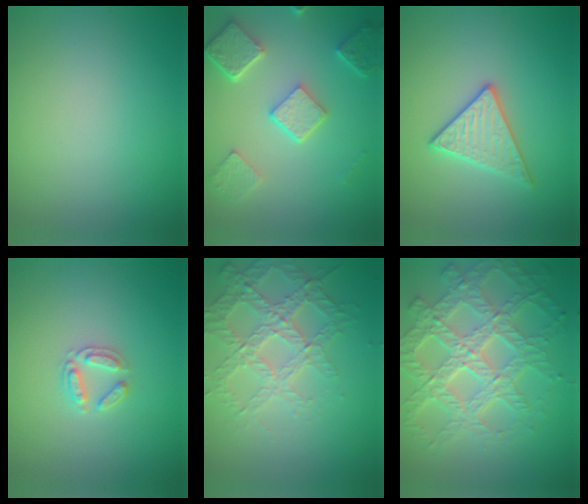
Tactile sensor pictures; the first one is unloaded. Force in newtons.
{"total": 4.9, "press": 3.8, "slide": 3.1}
{"total": 2.9, "press": 2.9, "slide": 0.4}
{"total": 1.9, "press": 1.9, "slide": 0.3}
{"total": 3.7, "press": 3.6, "slide": 0.9}
{"total": 7.7, "press": 5.8, "slide": 5.0}